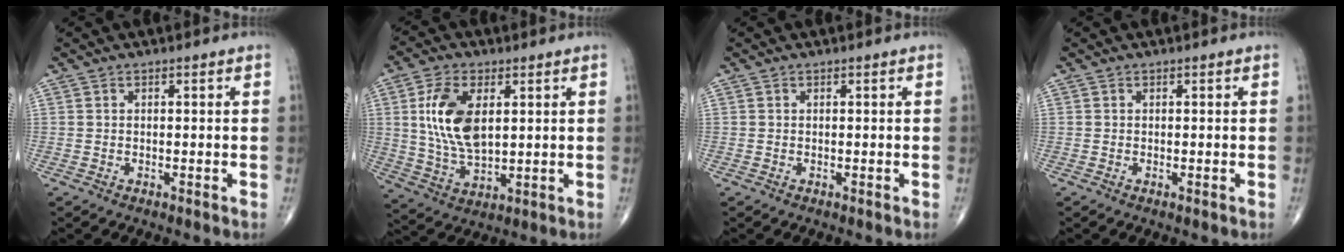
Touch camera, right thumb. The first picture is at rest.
{"total": 12.8, "force": [2.9, 6.9, 10.4], "torque": [-0.199, -0.013, 0.061]}
{"total": 0.0}
{"total": 0.0}